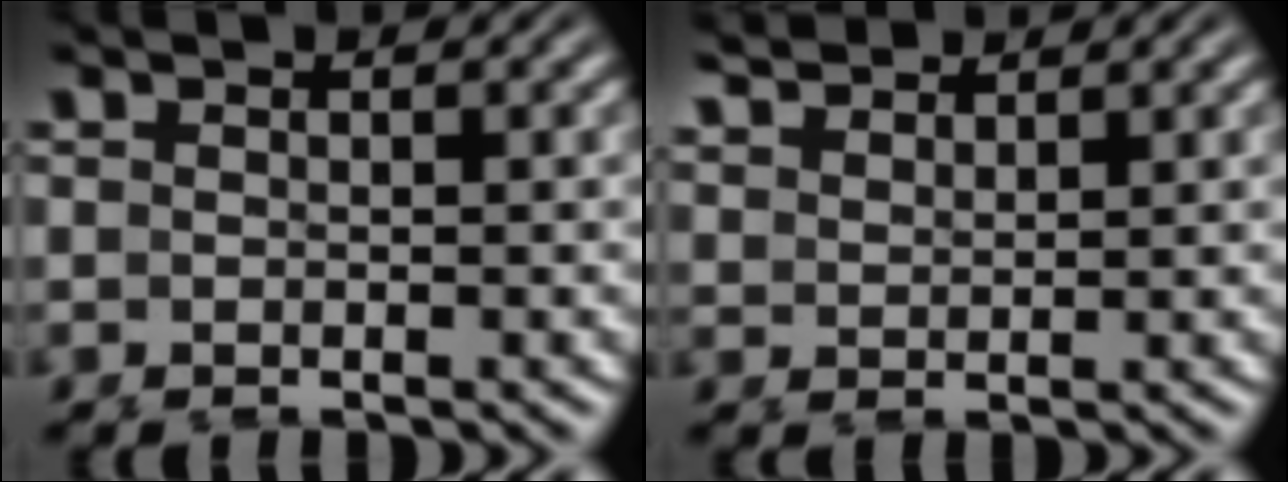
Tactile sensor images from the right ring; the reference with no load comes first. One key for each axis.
{"total": 2.5, "fx": 2.3, "fy": 0.5, "fz": 0.5, "tx": -0.005, "ty": 0.001, "tz": 0.047}